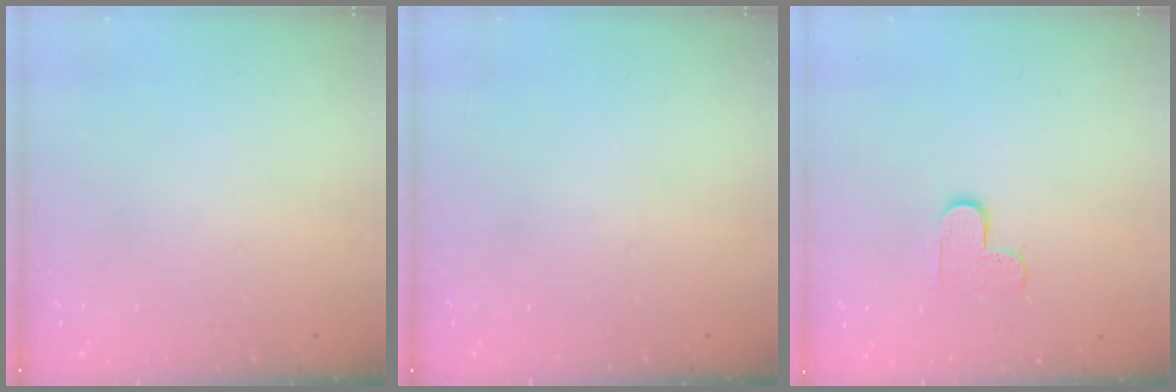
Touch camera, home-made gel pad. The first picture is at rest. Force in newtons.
{"total": 0.0}
{"total": 5.5, "press": 5.5, "slide": 0.5}